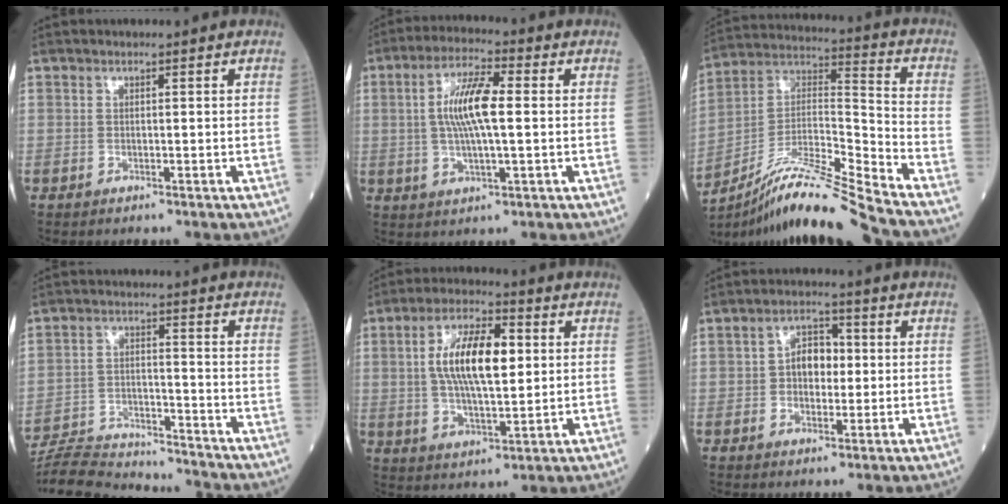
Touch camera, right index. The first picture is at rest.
{"total": 9.2, "force": [0.8, 1.7, 9.0], "torque": [-0.178, 0.010, 0.013]}
{"total": 16.9, "force": [-14.6, -1.6, 8.4], "torque": [-0.159, 0.013, -0.263]}
{"total": 14.3, "force": [-14.0, 1.0, 2.7], "torque": [-0.051, 0.005, -0.223]}
{"total": 12.1, "force": [1.9, 4.0, 11.2], "torque": [-0.213, 0.014, 0.034]}
{"total": 5.2, "force": [0.2, 3.3, 4.1], "torque": [-0.069, 0.017, 0.002]}